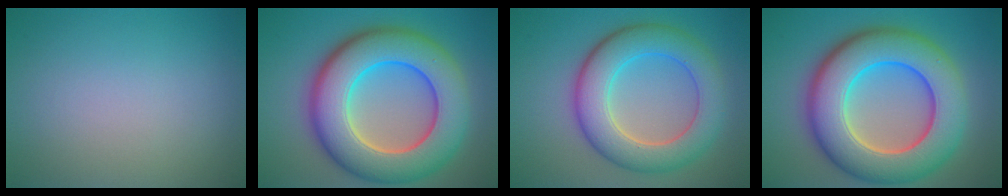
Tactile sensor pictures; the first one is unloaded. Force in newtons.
{"total": 12.4, "press": 12.4, "slide": 0.9}
{"total": 7.8, "press": 7.8, "slide": 0.4}
{"total": 12.6, "press": 12.5, "slide": 0.8}